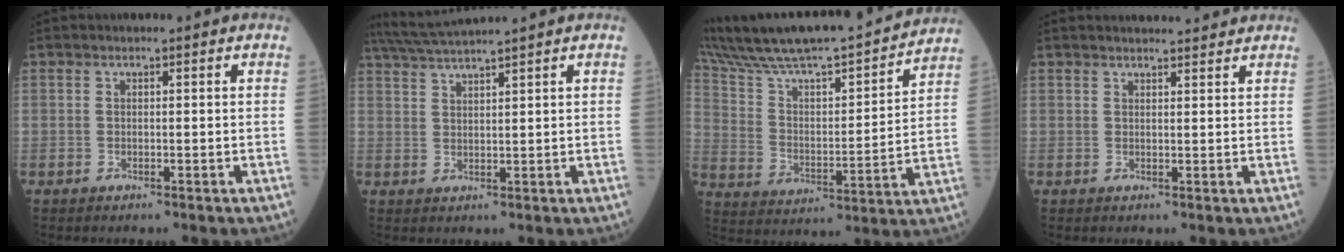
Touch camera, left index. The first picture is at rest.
{"total": 6.7, "force": [6.0, -1.5, 2.6], "torque": [-0.052, 0.021, 0.112]}
{"total": 24.5, "force": [21.5, 3.4, 11.2], "torque": [-0.194, 0.014, 0.333]}
{"total": 7.4, "force": [7.1, 1.0, 2.0], "torque": [-0.021, 0.019, 0.083]}